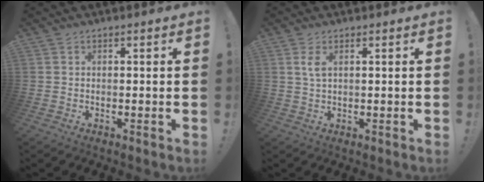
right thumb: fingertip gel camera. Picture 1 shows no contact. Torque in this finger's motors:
{"motor_torque": [-0.01, 0.17, 0.59, -0.16, 0.07]}